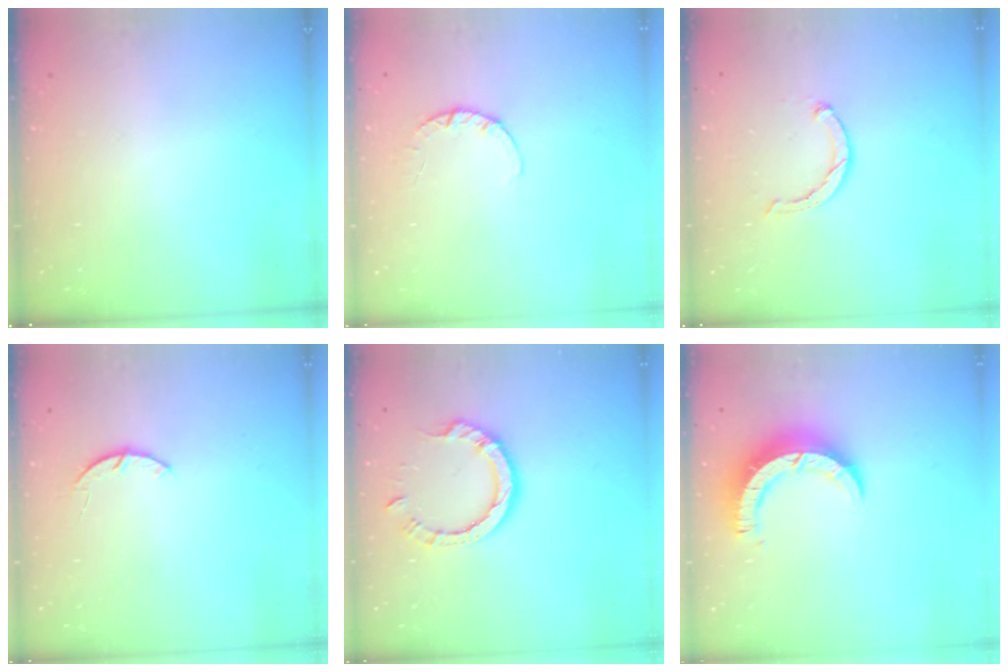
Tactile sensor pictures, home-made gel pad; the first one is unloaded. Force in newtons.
{"total": 2.7, "press": 2.7, "slide": 0.4}
{"total": 2.5, "press": 2.5, "slide": 0.4}
{"total": 3.2, "press": 3.2, "slide": 0.4}
{"total": 8.5, "press": 8.4, "slide": 1.0}
{"total": 9.3, "press": 9.3, "slide": 0.8}